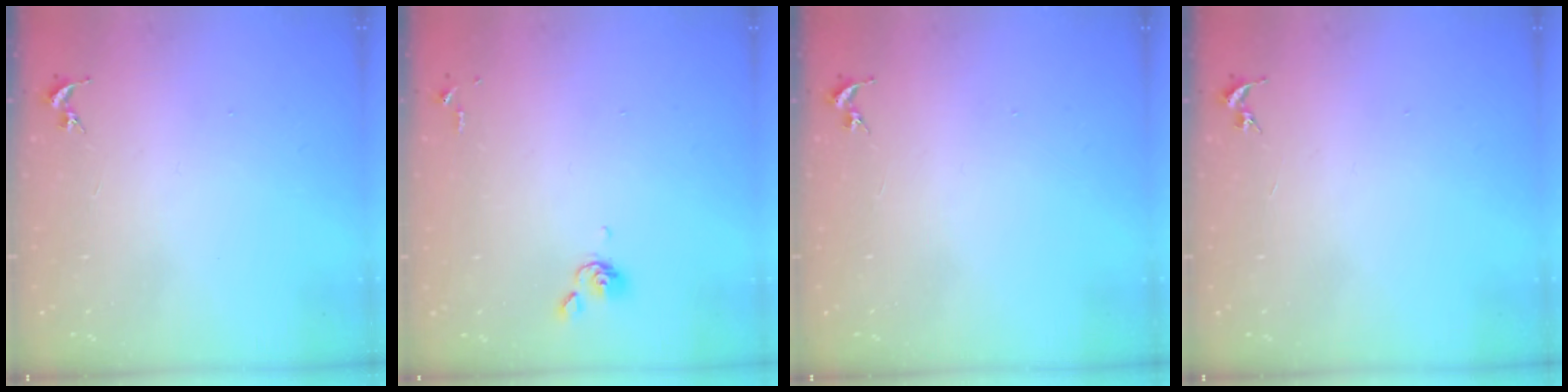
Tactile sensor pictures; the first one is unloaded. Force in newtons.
{"total": 5.2, "press": 5.1, "slide": 1.1}
{"total": 0.0}
{"total": 0.0}